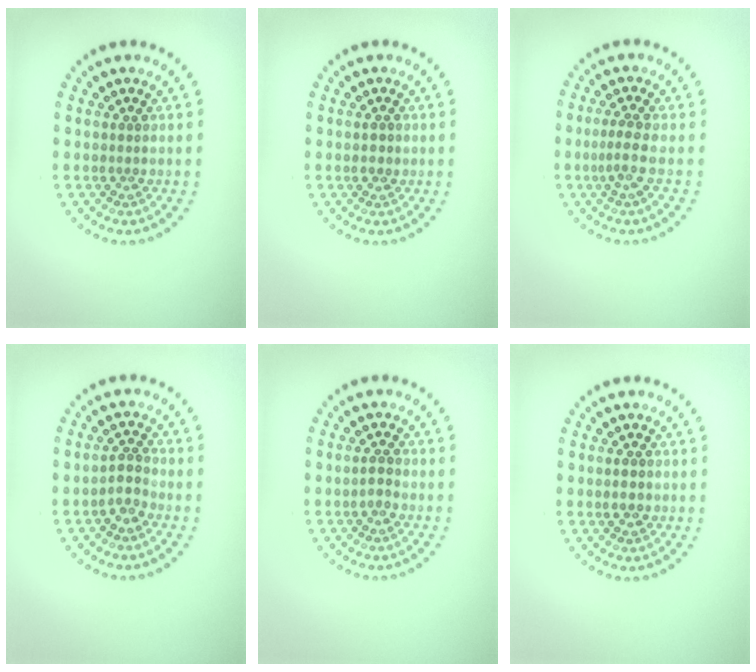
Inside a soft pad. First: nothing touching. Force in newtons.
{"total": 0.9, "press": 0.9, "slide": 0.2}
{"total": 1.7, "press": 1.2, "slide": 1.2}
{"total": 1.7, "press": 1.3, "slide": 1.1}
{"total": 0.8, "press": 0.8, "slide": 0.3}
{"total": 1.2, "press": 1.2, "slide": 0.2}